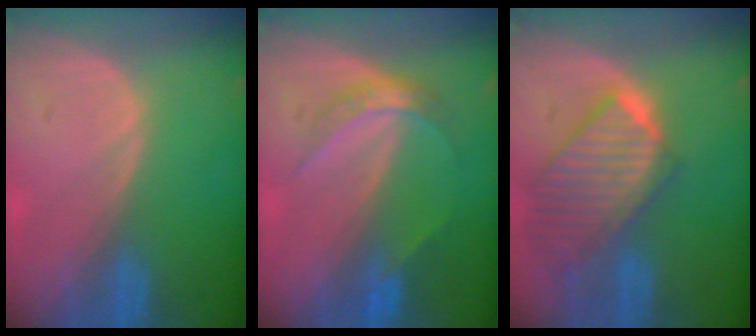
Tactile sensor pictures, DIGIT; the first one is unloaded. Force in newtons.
{"total": 4.8, "press": 4.3, "slide": 2.2}
{"total": 9.9, "press": 8.6, "slide": 4.8}